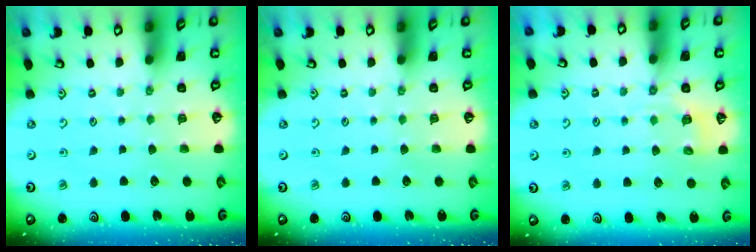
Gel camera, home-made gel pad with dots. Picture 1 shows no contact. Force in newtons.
{"total": 0.0}
{"total": 4.3, "press": 4.0, "slide": 1.5}